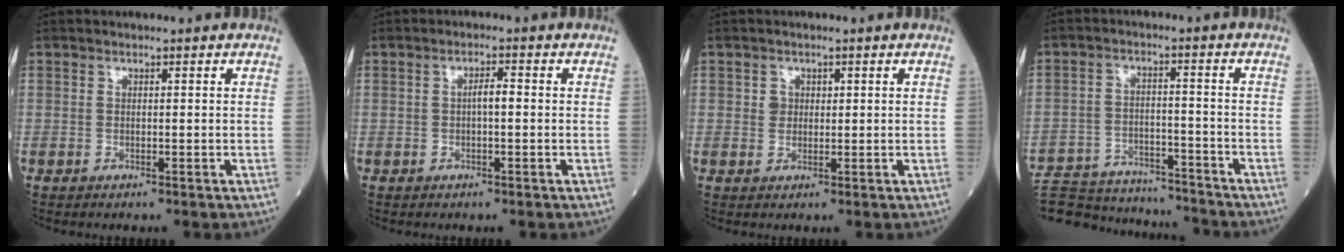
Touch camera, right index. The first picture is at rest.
{"total": 2.0, "force": [-0.1, 0.4, 1.9], "torque": [-0.033, 0.005, -0.003]}
{"total": 1.6, "force": [0.5, 1.4, 0.4], "torque": [-0.004, 0.004, 0.010]}
{"total": 19.1, "force": [-18.0, 3.9, 5.1], "torque": [-0.119, -0.001, -0.265]}